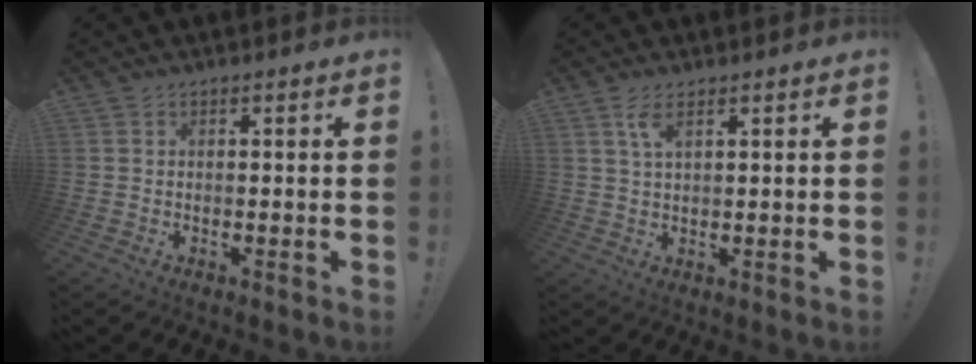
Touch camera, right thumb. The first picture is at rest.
{"total": 4.4, "force": [2.2, 1.6, 3.5], "torque": [-0.057, -0.007, 0.036]}